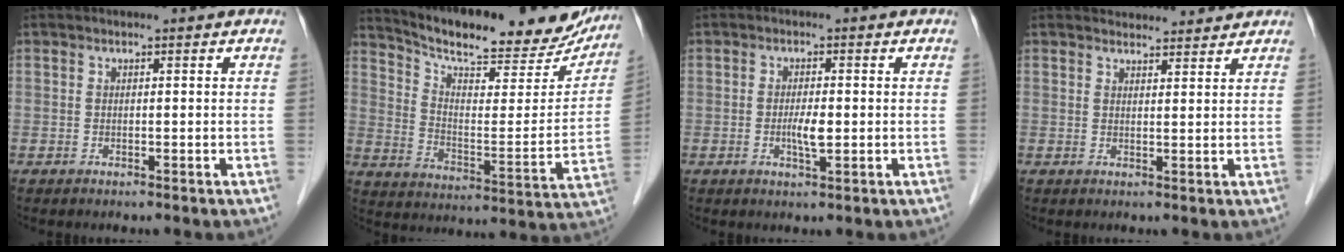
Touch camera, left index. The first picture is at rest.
{"total": 24.0, "force": [21.4, 5.4, 9.5], "torque": [-0.142, -0.038, 0.285]}
{"total": 2.8, "force": [-0.6, 0.6, 2.7], "torque": [-0.052, -0.005, -0.009]}
{"total": 5.7, "force": [5.5, 1.4, 0.6], "torque": [-0.003, 0.012, 0.064]}